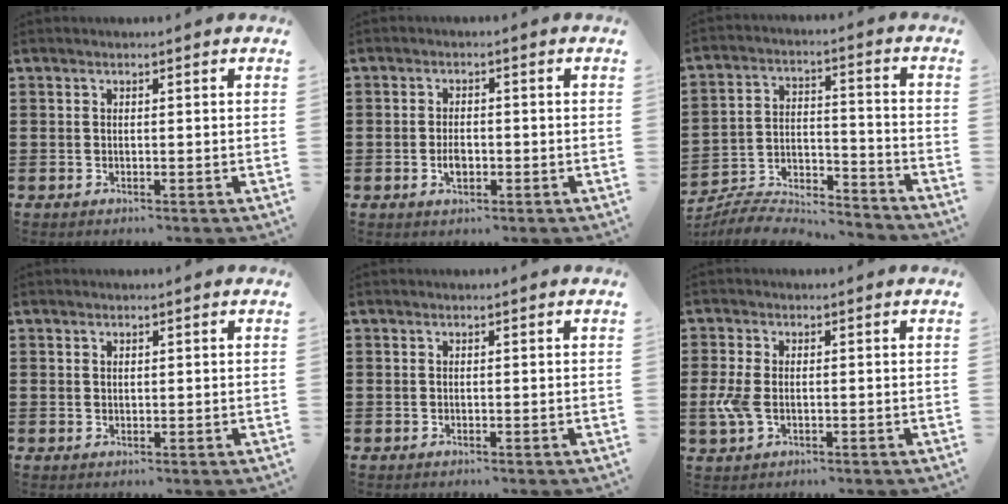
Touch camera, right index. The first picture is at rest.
{"total": 2.6, "force": [-0.7, 1.3, 2.1], "torque": [-0.041, 0.000, -0.011]}
{"total": 6.3, "force": [-6.1, 1.2, 1.0], "torque": [-0.028, 0.004, -0.125]}
{"total": 0.7, "force": [0.4, 0.4, 0.3], "torque": [-0.008, 0.002, 0.008]}
{"total": 0.0}
{"total": 4.4, "force": [-0.8, 2.4, 3.6], "torque": [-0.094, -0.008, -0.019]}